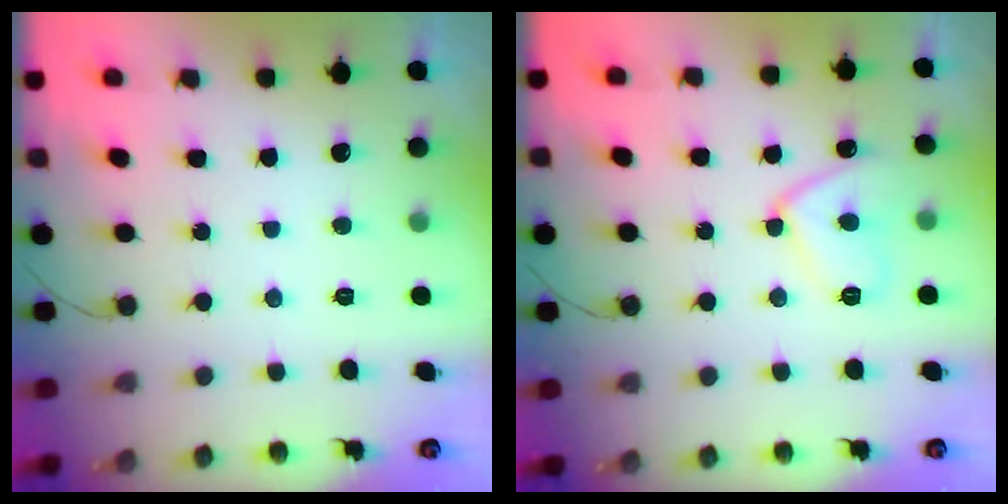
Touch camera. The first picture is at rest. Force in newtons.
{"total": 9.8, "press": 9.8, "slide": 0.8}